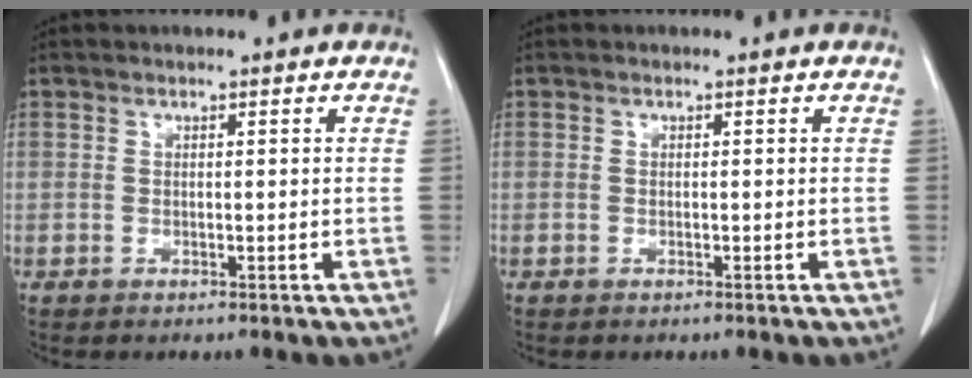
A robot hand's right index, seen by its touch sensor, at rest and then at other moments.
{"total": 0.0}